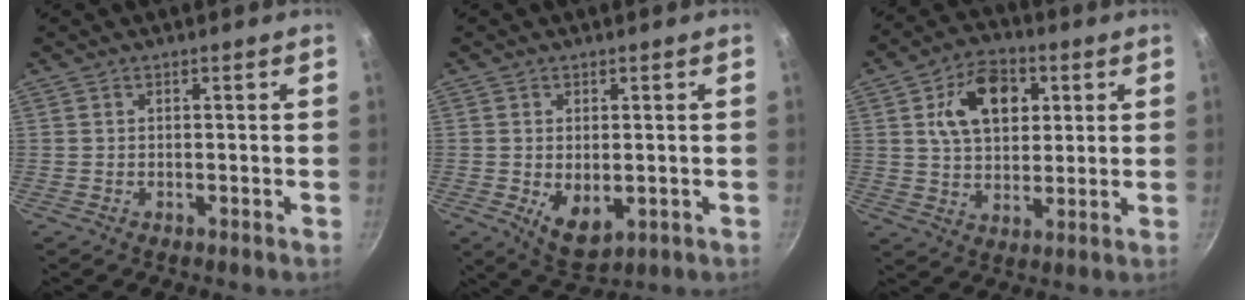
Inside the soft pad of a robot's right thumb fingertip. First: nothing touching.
{"total": 7.0, "force": [-0.9, 4.2, 5.5], "torque": [-0.082, -0.018, 0.001]}
{"total": 12.9, "force": [3.8, 8.7, 8.8], "torque": [-0.114, -0.001, 0.058]}